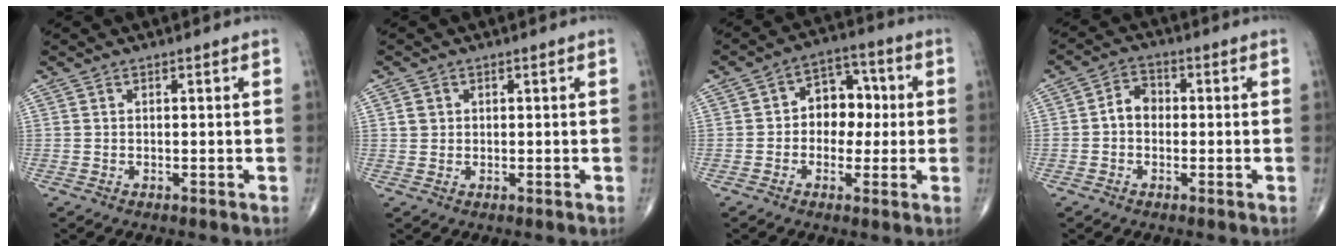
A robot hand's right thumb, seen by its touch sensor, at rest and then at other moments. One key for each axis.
{"total": 1.8, "fx": 0.5, "fy": 1.7, "fz": 0.6, "tx": -0.005, "ty": -0.001, "tz": 0.010}
{"total": 8.9, "fx": 0.3, "fy": 6.7, "fz": 5.9, "tx": -0.040, "ty": 0.027, "tz": -0.006}
{"total": 4.4, "fx": -0.4, "fy": 3.4, "fz": 2.7, "tx": -0.031, "ty": 0.019, "tz": -0.016}